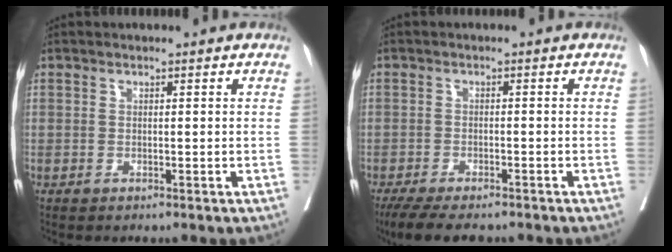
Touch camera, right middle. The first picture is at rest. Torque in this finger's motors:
{"motor_torque": [0.82, -0.74, 0.19, 0.02]}